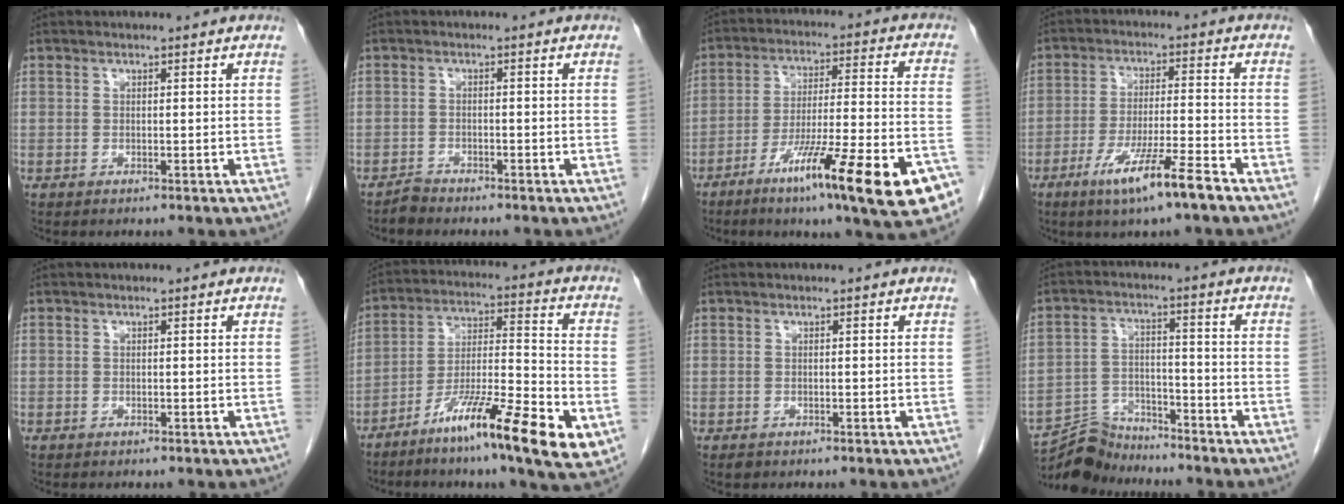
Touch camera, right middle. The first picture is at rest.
{"total": 1.5, "force": [-1.4, 0.3, -0.1], "torque": [0.003, -0.002, -0.026]}
{"total": 20.7, "force": [-11.7, 1.4, 17.0], "torque": [-0.216, -0.022, -0.183]}
{"total": 9.3, "force": [-5.9, -0.1, 7.2], "torque": [-0.133, -0.018, -0.105]}
{"total": 0.0}
{"total": 16.7, "force": [-8.4, 1.5, 14.4], "torque": [-0.236, -0.018, -0.141]}
{"total": 0.6, "force": [-0.5, 0.4, 0.2], "torque": [-0.008, -0.001, -0.007]}
{"total": 7.9, "force": [-7.7, 2.0, 0.2], "torque": [-0.006, 0.007, -0.141]}